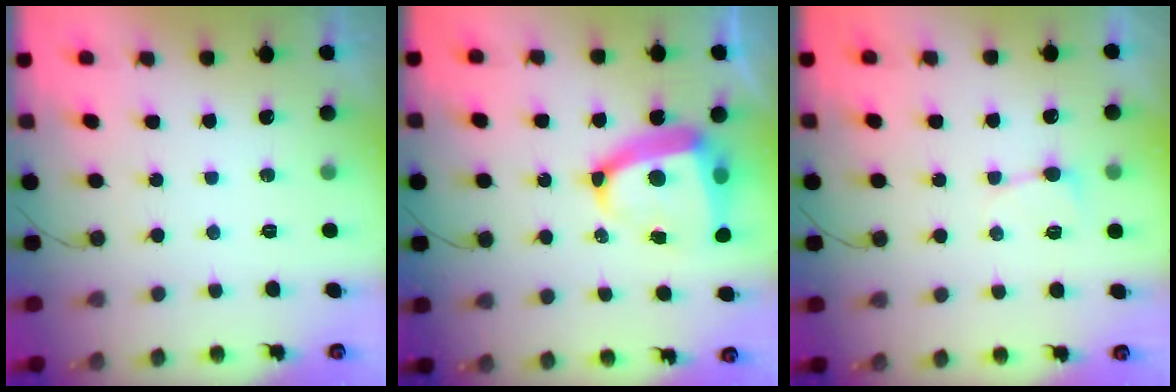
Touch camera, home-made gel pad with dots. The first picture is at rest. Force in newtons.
{"total": 13.8, "press": 13.7, "slide": 2.0}
{"total": 3.6, "press": 3.6, "slide": 0.5}